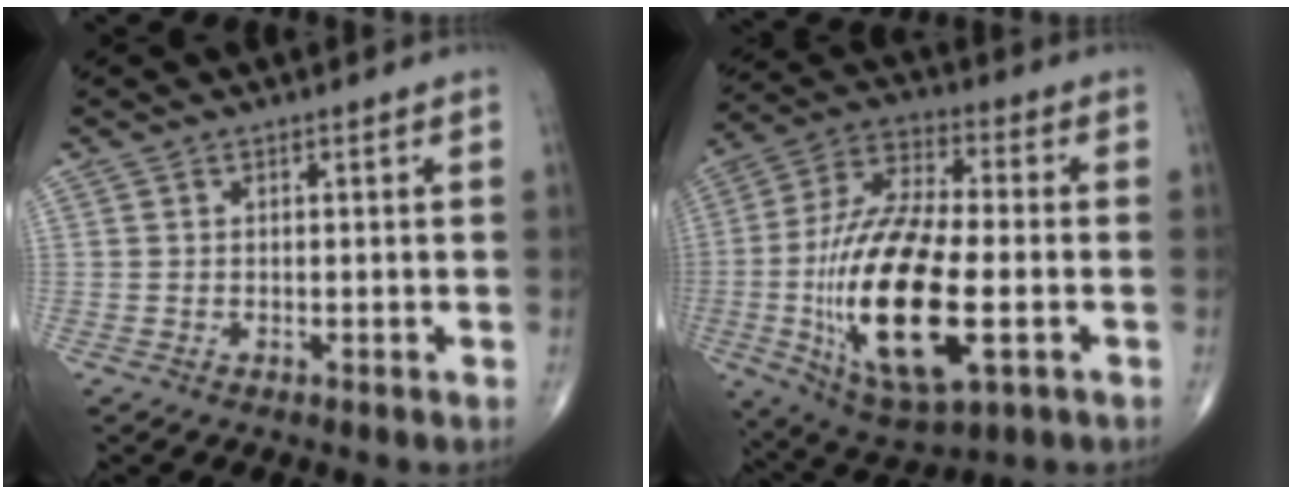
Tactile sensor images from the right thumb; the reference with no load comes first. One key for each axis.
{"total": 24.1, "fx": -4.8, "fy": 9.7, "fz": 21.6, "tx": -0.436, "ty": 0.007, "tz": -0.069}